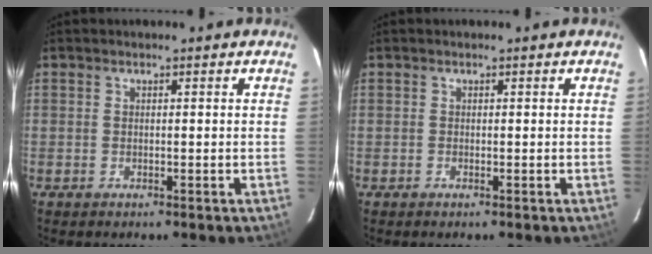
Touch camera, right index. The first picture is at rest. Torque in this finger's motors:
{"motor_torque": [-1.63, 0.05, -0.86, -0.21]}